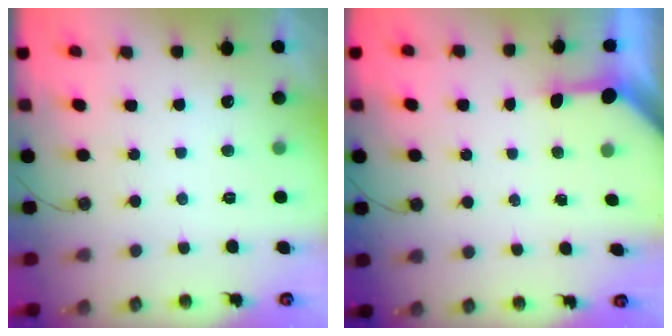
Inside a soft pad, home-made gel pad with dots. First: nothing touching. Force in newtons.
{"total": 3.3, "press": 3.3, "slide": 0.3}